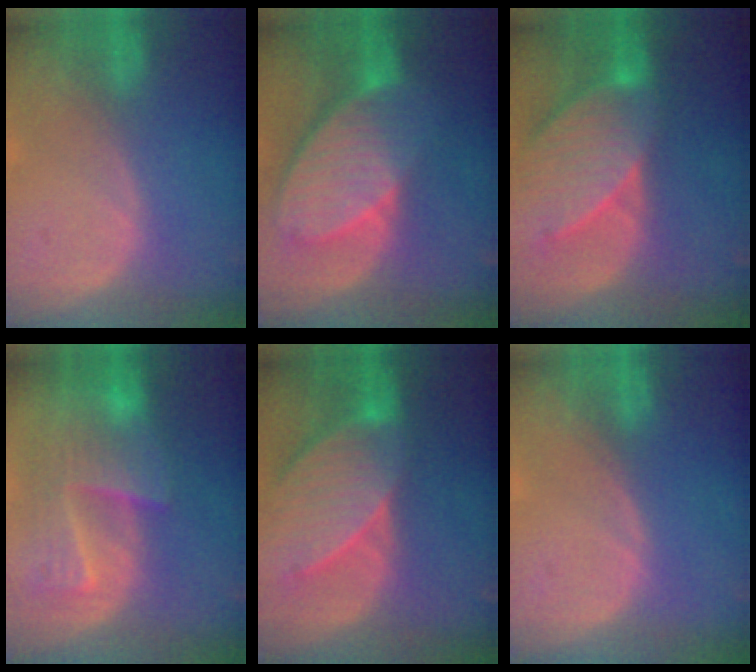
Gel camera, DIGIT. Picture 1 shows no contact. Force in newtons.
{"total": 10.2, "press": 8.8, "slide": 5.0}
{"total": 9.3, "press": 8.6, "slide": 3.6}
{"total": 9.5, "press": 8.4, "slide": 4.4}
{"total": 9.6, "press": 8.7, "slide": 4.1}
{"total": 0.0}